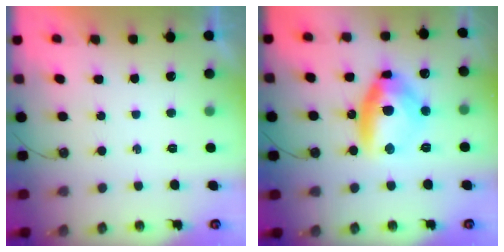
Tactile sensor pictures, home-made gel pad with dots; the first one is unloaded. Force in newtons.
{"total": 12.8, "press": 12.7, "slide": 1.9}